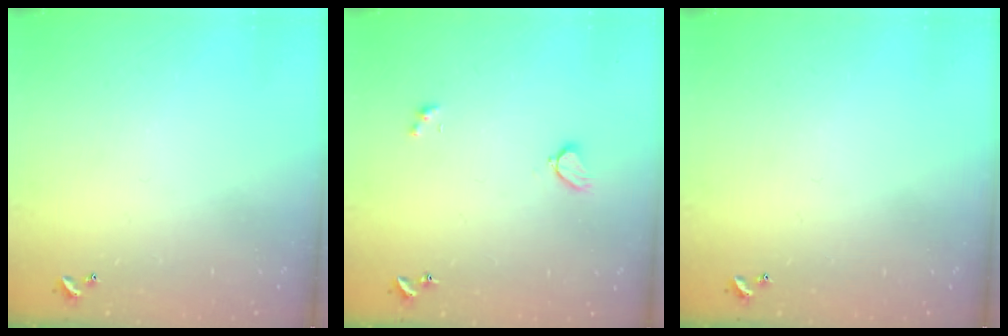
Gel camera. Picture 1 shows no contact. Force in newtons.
{"total": 1.9, "press": 1.9, "slide": 0.6}
{"total": 0.0}